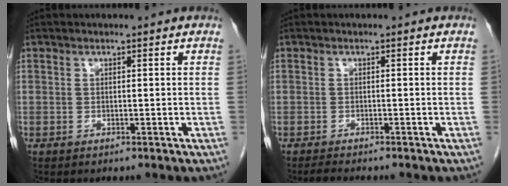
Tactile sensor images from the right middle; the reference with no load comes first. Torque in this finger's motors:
{"motor_torque": [0.44, -0.20, -0.05, 0.00]}